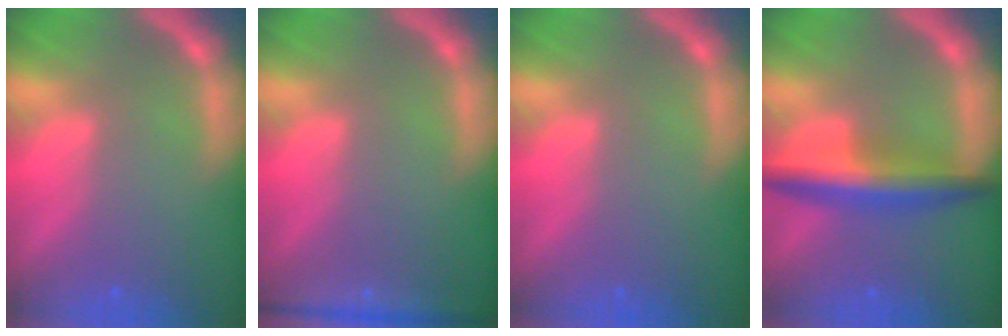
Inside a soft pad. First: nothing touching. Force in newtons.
{"total": 4.4}
{"total": 0.0}
{"total": 5.5}